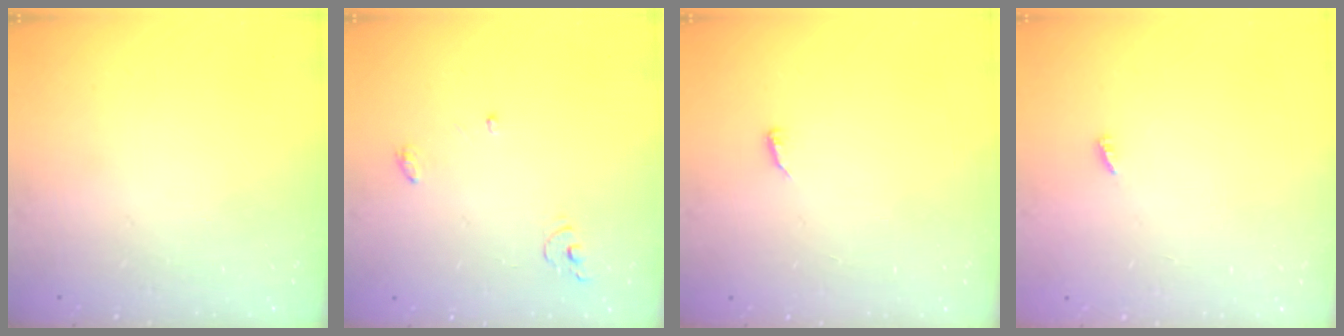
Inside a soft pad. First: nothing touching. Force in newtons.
{"total": 4.2, "press": 4.1, "slide": 0.3}
{"total": 4.3, "press": 4.2, "slide": 0.6}
{"total": 1.9, "press": 1.9, "slide": 0.3}